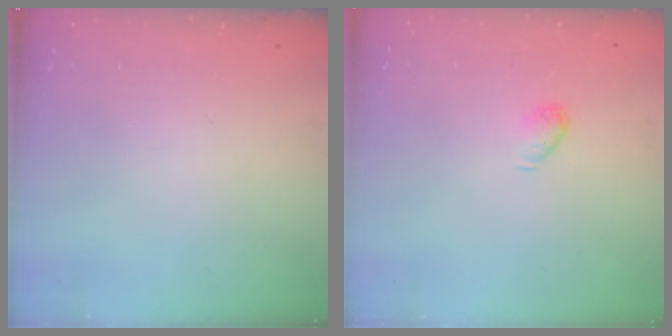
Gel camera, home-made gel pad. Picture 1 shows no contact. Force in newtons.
{"total": 4.9, "press": 4.8, "slide": 0.8}